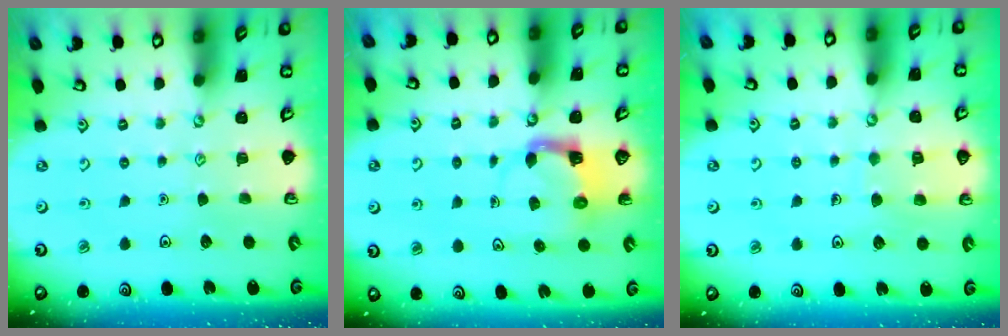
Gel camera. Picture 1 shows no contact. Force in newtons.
{"total": 3.9, "press": 3.9, "slide": 0.6}
{"total": 5.7, "press": 5.7, "slide": 0.5}